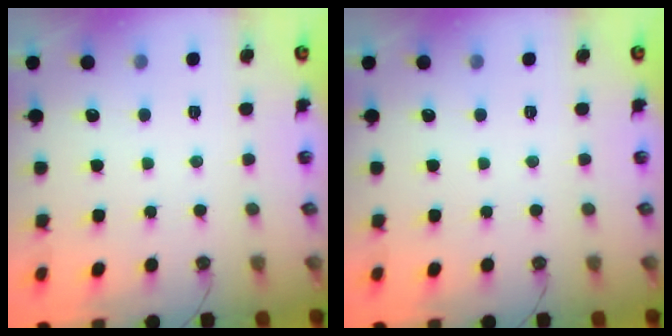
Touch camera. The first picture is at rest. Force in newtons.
{"total": 0.0}